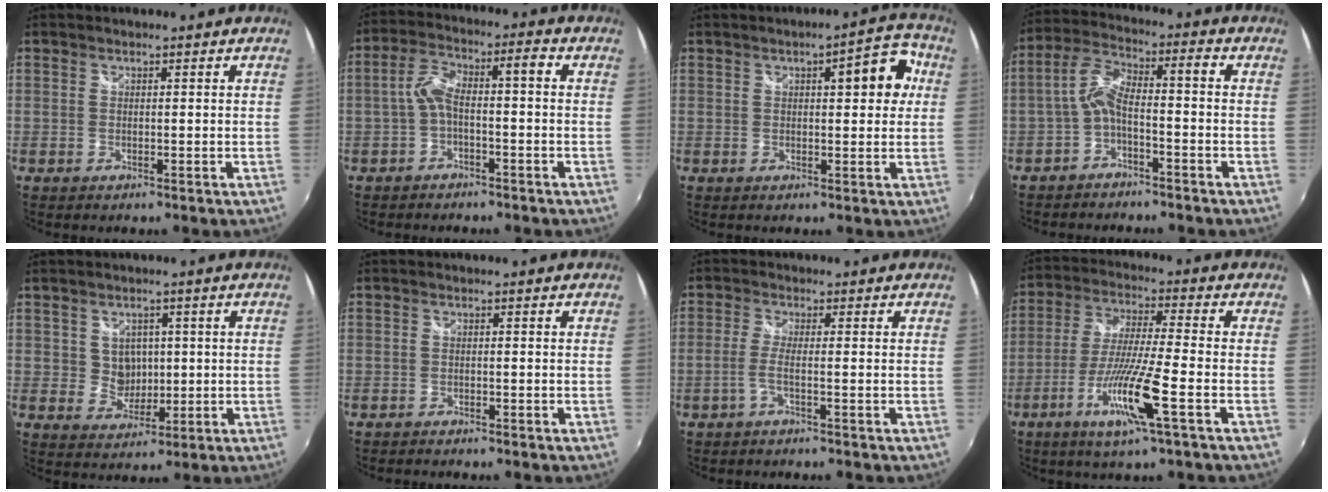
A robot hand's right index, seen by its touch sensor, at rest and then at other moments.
{"total": 6.3, "force": [-2.1, 1.8, 5.6], "torque": [-0.119, 0.016, -0.038]}
{"total": 7.5, "force": [2.0, 2.6, 6.8], "torque": [-0.089, 0.022, 0.029]}
{"total": 6.5, "force": [-3.2, 1.7, 5.4], "torque": [-0.129, 0.017, -0.060]}
{"total": 4.7, "force": [0.8, 4.3, 1.6], "torque": [-0.026, 0.006, 0.019]}
{"total": 1.5, "force": [-1.5, 0.2, 0.2], "torque": [-0.014, -0.007, -0.027]}
{"total": 2.3, "force": [-1.1, -0.4, 2.0], "torque": [-0.049, -0.003, -0.026]}
{"total": 12.6, "force": [-5.4, -0.2, 11.4], "torque": [-0.237, -0.013, -0.106]}